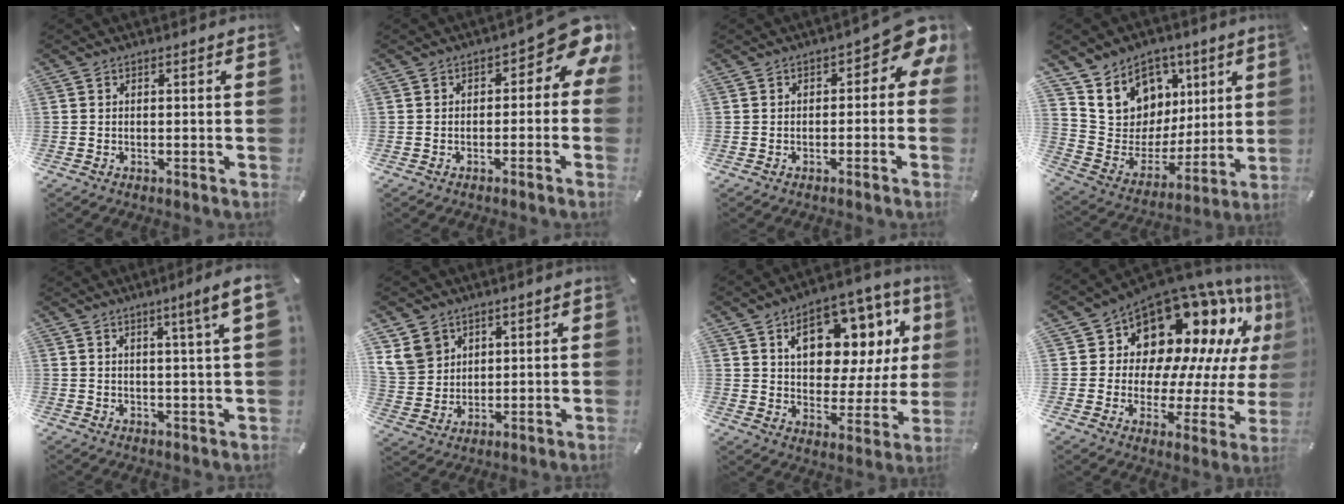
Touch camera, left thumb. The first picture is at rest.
{"total": 7.1, "force": [2.3, 3.8, 5.6], "torque": [-0.064, -0.025, 0.033]}
{"total": 6.2, "force": [1.6, 3.4, 4.9], "torque": [-0.058, -0.012, 0.020]}
{"total": 12.4, "force": [5.7, 10.9, 0.9], "torque": [-0.012, -0.068, 0.116]}
{"total": 6.2, "force": [3.1, -0.1, 5.4], "torque": [-0.092, -0.007, 0.047]}
{"total": 9.0, "force": [5.0, 7.4, 1.1], "torque": [-0.039, -0.021, 0.101]}
{"total": 15.3, "force": [8.3, 9.2, 9.0], "torque": [-0.136, -0.047, 0.140]}
{"total": 16.8, "force": [12.0, 9.5, 6.9], "torque": [-0.103, -0.118, 0.206]}